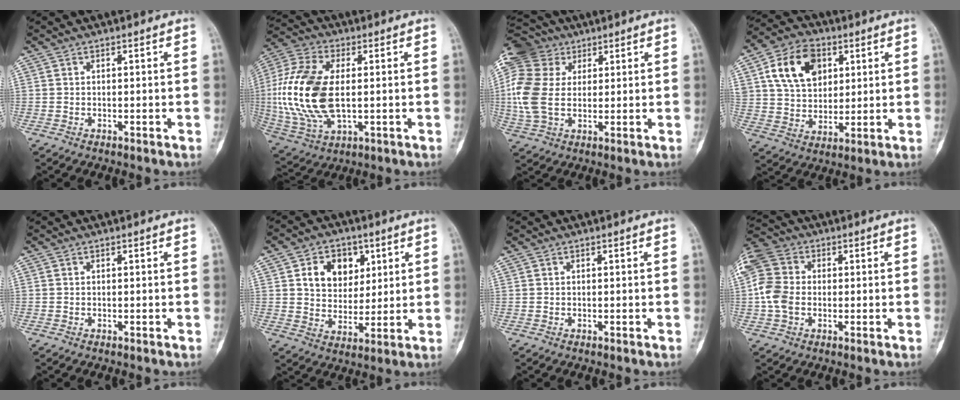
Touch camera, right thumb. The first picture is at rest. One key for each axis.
{"total": 19.7, "fx": 0.3, "fy": 10.8, "fz": 16.5, "tx": -0.367, "ty": -0.004, "tz": 0.013}
{"total": 14.2, "fx": 3.5, "fy": 10.6, "fz": 8.8, "tx": -0.196, "ty": 0.008, "tz": 0.062}
{"total": 14.0, "fx": 5.1, "fy": 9.9, "fz": 8.5, "tx": -0.119, "ty": -0.006, "tz": 0.090}
{"total": 0.0}
{"total": 10.7, "fx": 3.9, "fy": 8.2, "fz": 5.6, "tx": -0.044, "ty": -0.014, "tz": 0.069}
{"total": 0.0}
{"total": 9.0, "fx": -0.3, "fy": 6.9, "fz": 5.8, "tx": -0.128, "ty": 0.017, "tz": -0.017}